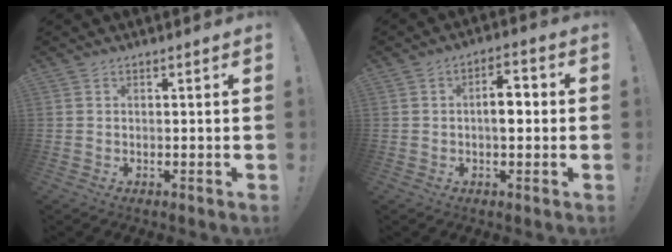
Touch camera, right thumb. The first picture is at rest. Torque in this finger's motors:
{"motor_torque": [0.61, 0.99, 0.45, -0.44, 0.00]}